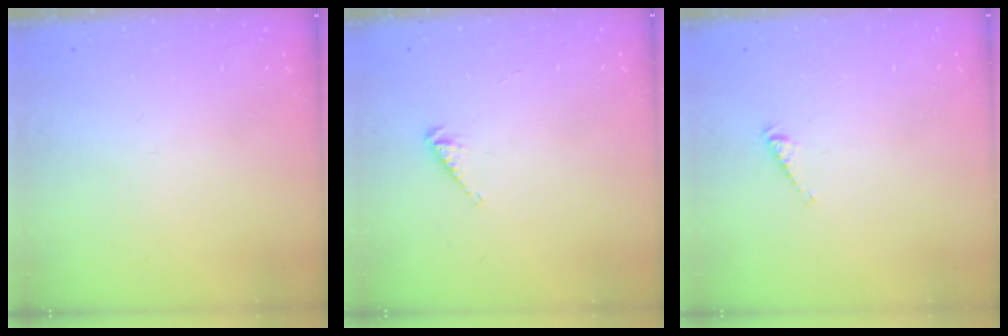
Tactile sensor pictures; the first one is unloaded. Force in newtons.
{"total": 2.7, "press": 2.7, "slide": 0.3}
{"total": 3.0, "press": 2.9, "slide": 0.4}